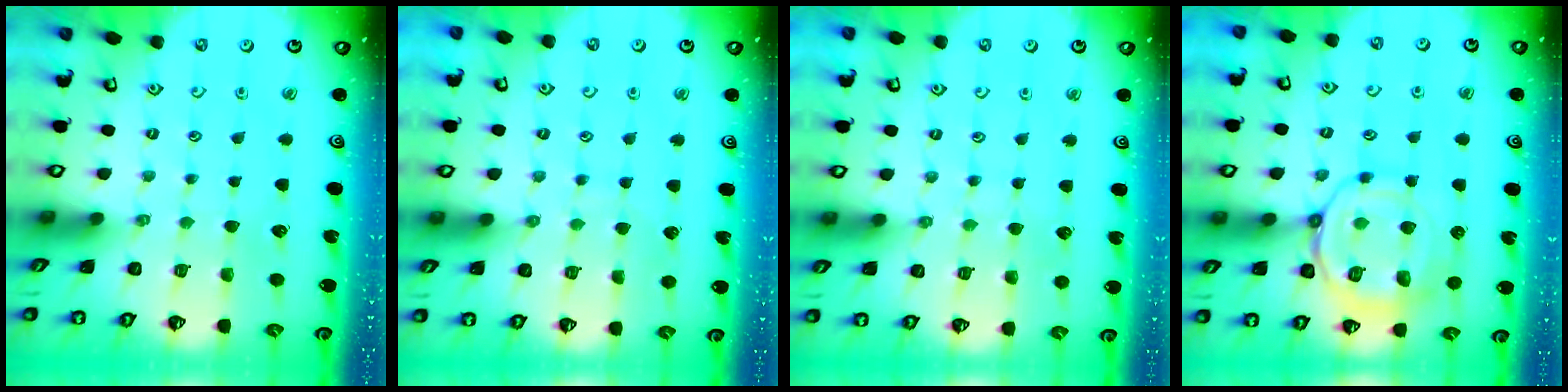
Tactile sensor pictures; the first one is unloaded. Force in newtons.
{"total": 4.8, "press": 4.7, "slide": 0.6}
{"total": 3.8, "press": 3.8, "slide": 0.3}
{"total": 13.9, "press": 13.8, "slide": 1.5}